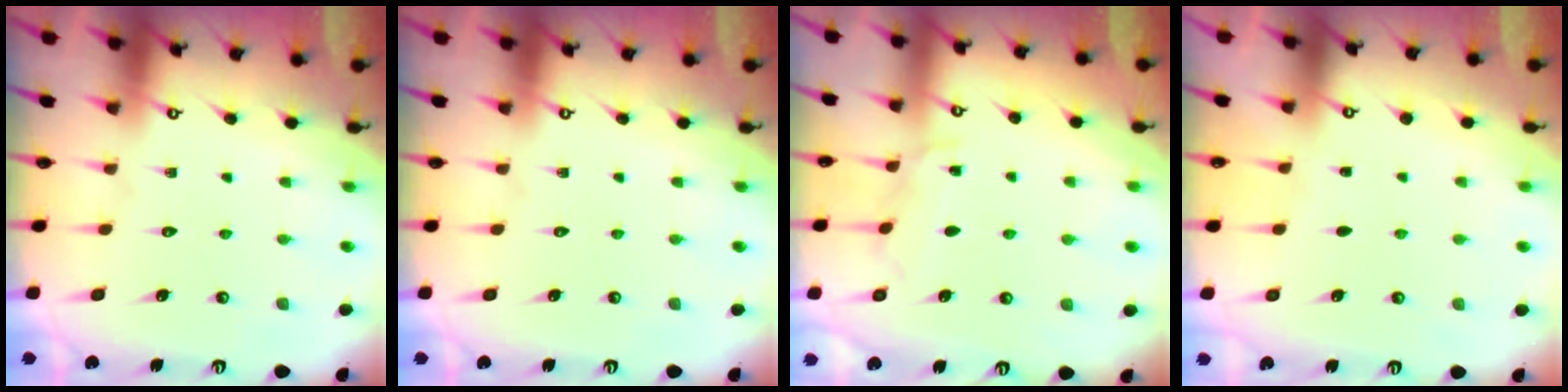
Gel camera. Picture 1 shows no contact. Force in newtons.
{"total": 0.0}
{"total": 5.6, "press": 5.6, "slide": 0.6}
{"total": 0.0}